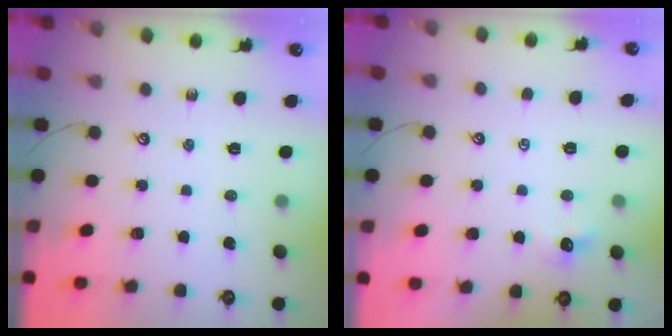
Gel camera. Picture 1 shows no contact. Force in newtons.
{"total": 0.7, "press": 0.6, "slide": 0.5}